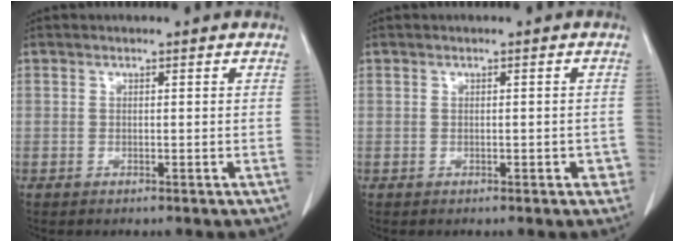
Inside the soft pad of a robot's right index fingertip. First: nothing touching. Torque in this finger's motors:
{"motor_torque": [0.23, 0.29, 0.16, 0.08]}